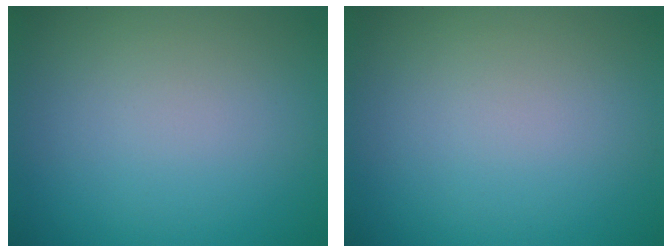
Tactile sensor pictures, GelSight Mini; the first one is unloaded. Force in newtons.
{"total": 0.0}